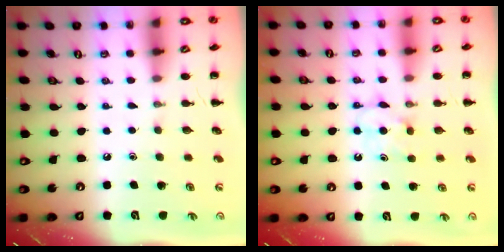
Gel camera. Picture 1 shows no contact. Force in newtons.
{"total": 5.5, "press": 5.2, "slide": 1.6}